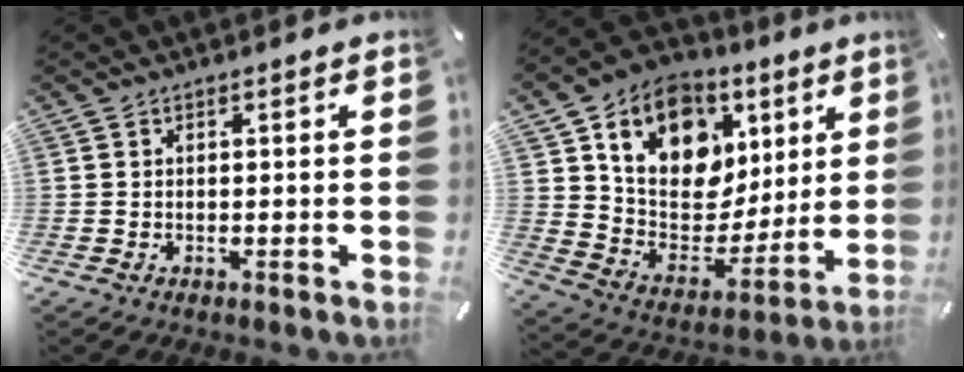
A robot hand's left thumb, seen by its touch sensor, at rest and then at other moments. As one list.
[{"total": 17.1, "force": [8.1, 12.6, 8.2], "torque": [-0.138, -0.039, 0.151]}]